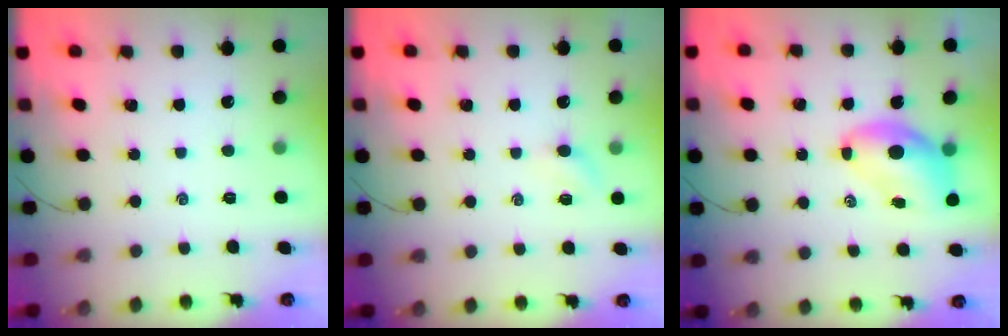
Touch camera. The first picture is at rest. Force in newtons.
{"total": 2.3, "press": 2.2, "slide": 0.8}
{"total": 7.7, "press": 7.3, "slide": 2.2}